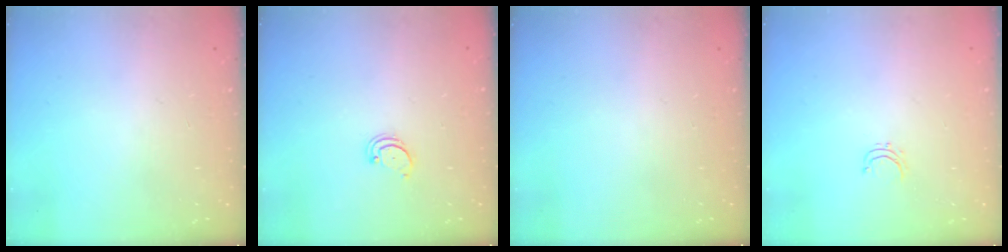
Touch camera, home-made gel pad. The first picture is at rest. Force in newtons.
{"total": 2.4, "press": 2.3, "slide": 0.5}
{"total": 0.0}
{"total": 3.6, "press": 3.6, "slide": 0.3}